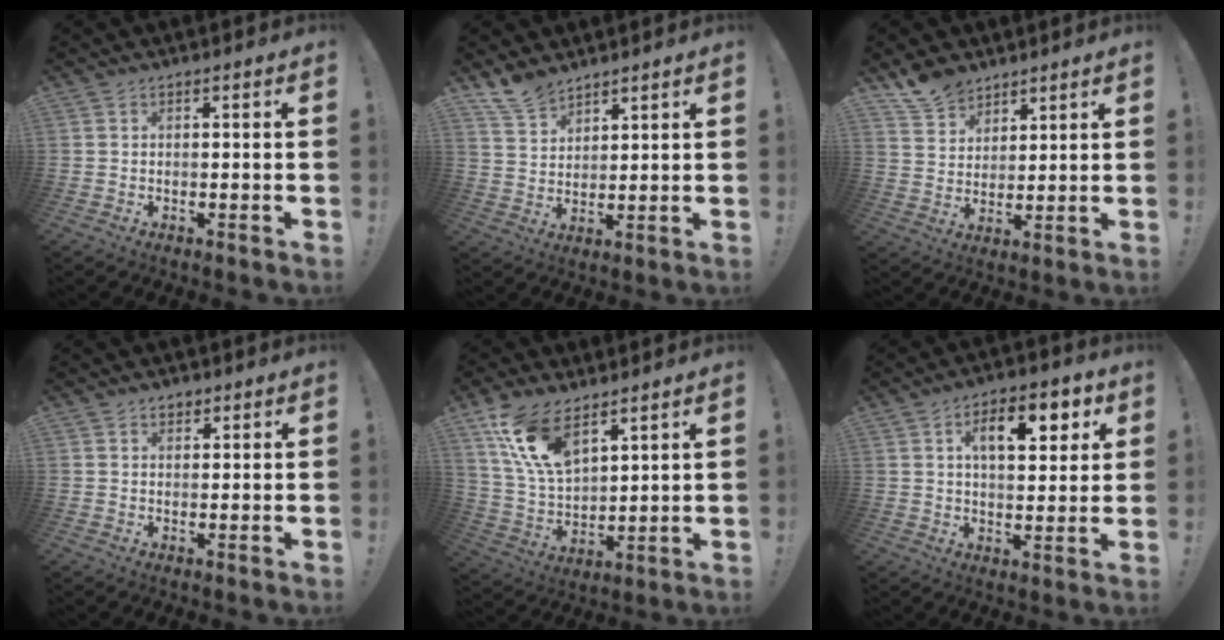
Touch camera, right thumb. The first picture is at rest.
{"total": 8.1, "force": [6.9, 3.7, 2.1], "torque": [-0.036, -0.045, 0.133]}
{"total": 9.1, "force": [7.2, 5.3, 1.6], "torque": [-0.028, -0.050, 0.143]}
{"total": 2.3, "force": [1.6, 1.5, 0.7], "torque": [0.001, -0.008, 0.026]}
{"total": 15.4, "force": [9.8, 7.4, 9.3], "torque": [-0.208, -0.047, 0.187]}
{"total": 11.7, "force": [4.5, 6.0, 9.0], "torque": [-0.121, -0.004, 0.069]}